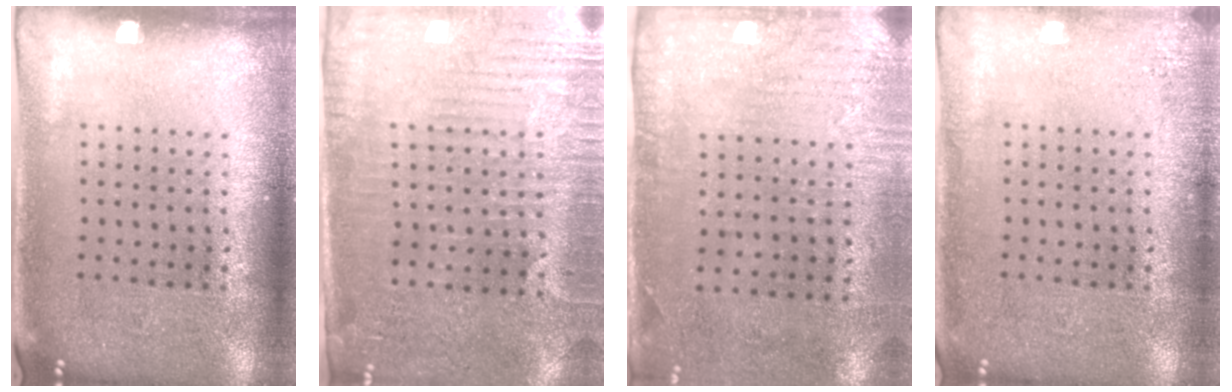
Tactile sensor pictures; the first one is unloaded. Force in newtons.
{"total": 3.3, "press": 3.0, "slide": 1.4}
{"total": 2.9, "press": 2.3, "slide": 1.7}
{"total": 1.6, "press": 1.6, "slide": 0.3}